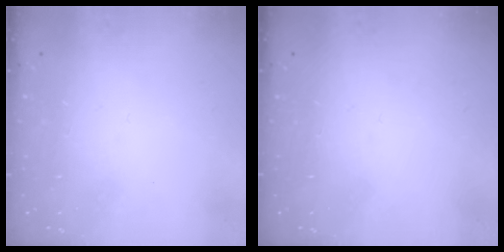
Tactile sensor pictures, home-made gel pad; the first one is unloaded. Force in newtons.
{"total": 0.0}